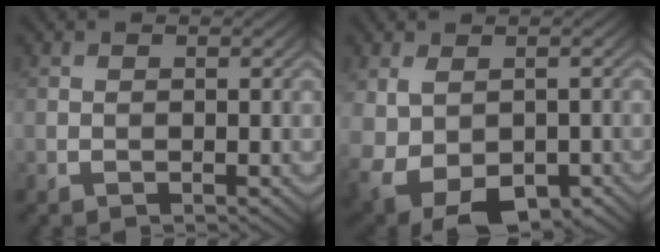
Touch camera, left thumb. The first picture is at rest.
{"total": 10.0, "force": [-2.9, 6.9, 6.5], "torque": [-0.132, -0.030, -0.014]}